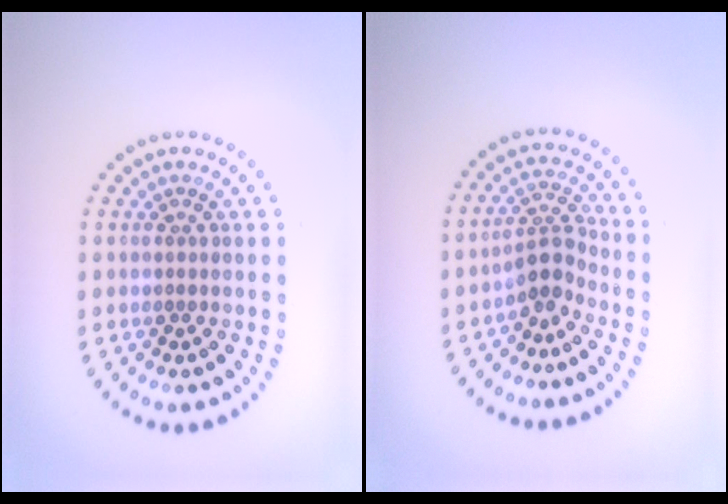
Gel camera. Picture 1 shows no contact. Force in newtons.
{"total": 2.5, "press": 1.7, "slide": 1.8}